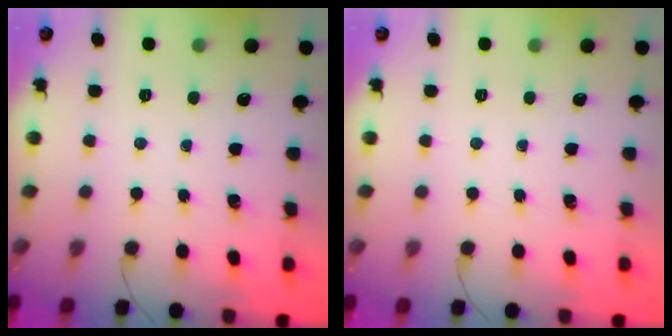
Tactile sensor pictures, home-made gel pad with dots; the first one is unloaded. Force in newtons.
{"total": 0.0}